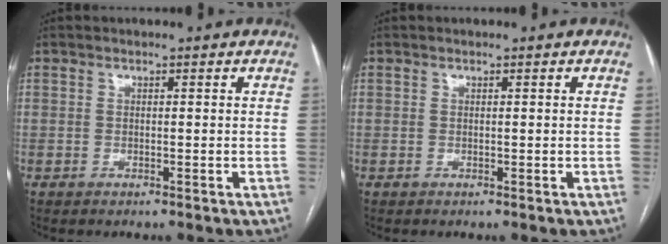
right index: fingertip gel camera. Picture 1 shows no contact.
{"total": 0.0}